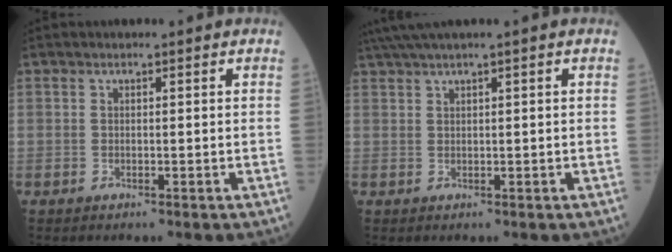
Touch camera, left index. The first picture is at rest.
{"total": 3.2, "force": [2.2, -0.7, 2.2], "torque": [-0.052, 0.018, 0.051]}